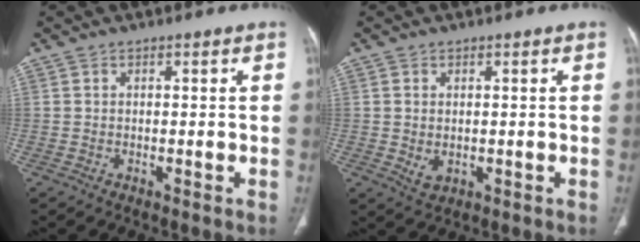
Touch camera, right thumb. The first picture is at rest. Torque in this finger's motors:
{"motor_torque": [-0.47, 0.30, -0.23, 0.02, 0.09]}